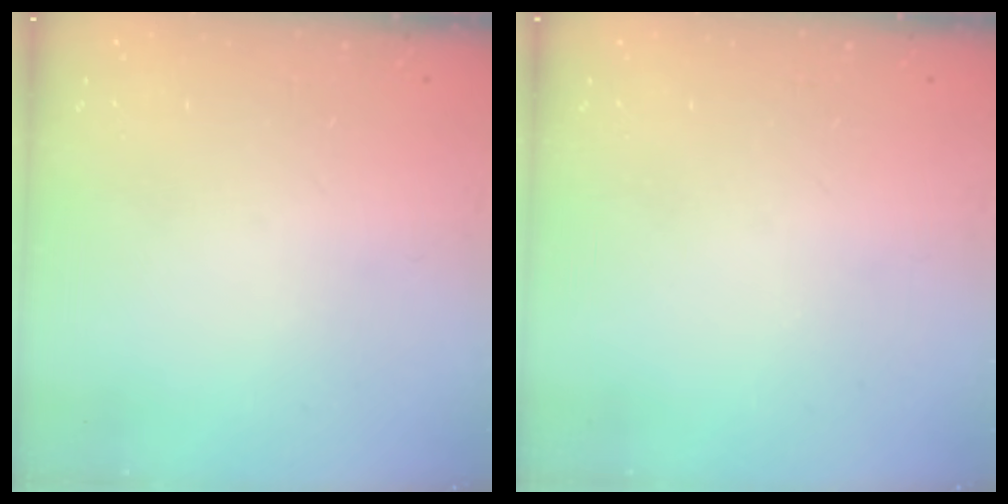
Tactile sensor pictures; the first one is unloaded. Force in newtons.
{"total": 0.0}